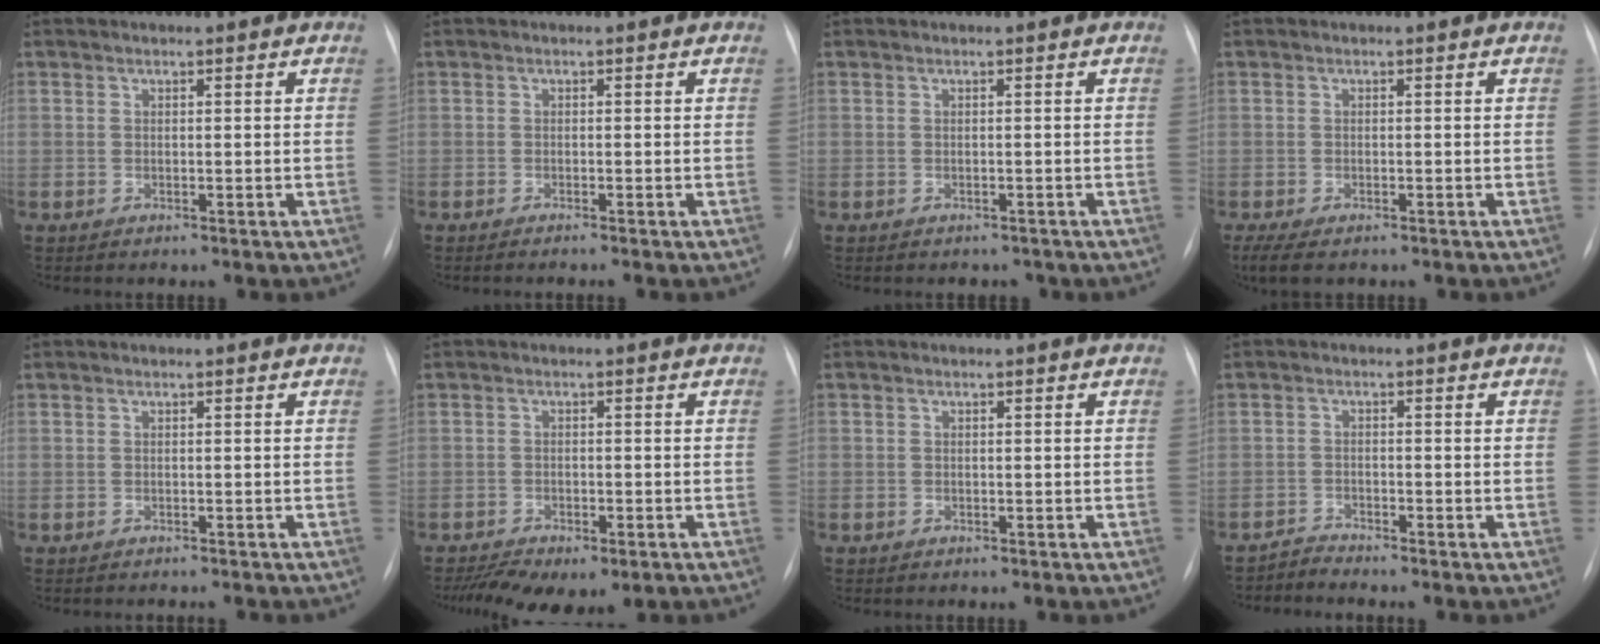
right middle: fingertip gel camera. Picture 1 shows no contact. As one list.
[{"total": 1.4, "force": [-1.1, -0.3, 0.8], "torque": [-0.009, -0.001, -0.013]}, {"total": 1.9, "force": [-1.6, 1.1, 0.1], "torque": [-0.002, 0.004, -0.020]}, {"total": 5.3, "force": [-3.7, 2.2, 3.1], "torque": [-0.057, -0.014, -0.056]}, {"total": 2.5, "force": [-2.3, 0.2, 0.7], "torque": [-0.007, -0.003, -0.027]}, {"total": 10.2, "force": [-7.0, 4.4, 6.1], "torque": [-0.108, -0.005, -0.097]}, {"total": 0.5, "force": [-0.3, 0.4, 0.0], "torque": [-0.004, 0.004, -0.006]}, {"total": 1.9, "force": [-1.7, -0.4, -0.7], "torque": [0.018, -0.013, -0.034]}]